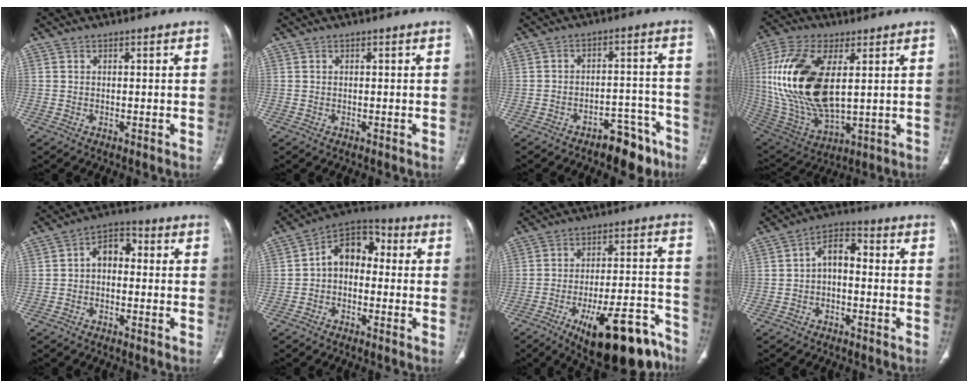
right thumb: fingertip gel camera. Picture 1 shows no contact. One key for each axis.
{"total": 0.0}
{"total": 9.4, "fx": -6.7, "fy": 4.4, "fz": 4.8, "tx": -0.040, "ty": 0.063, "tz": -0.093}
{"total": 22.4, "fx": 3.8, "fy": 11.0, "fz": 19.1, "tx": -0.404, "ty": -0.019, "tz": 0.077}
{"total": 5.9, "fx": -0.3, "fy": 4.0, "fz": 4.3, "tx": -0.052, "ty": 0.027, "tz": -0.020}
{"total": 9.3, "fx": -0.3, "fy": 6.6, "fz": 6.6, "tx": -0.077, "ty": 0.038, "tz": -0.026}
{"total": 20.9, "fx": -13.5, "fy": 6.9, "fz": 14.3, "tx": -0.145, "ty": 0.086, "tz": -0.198}
{"total": 5.9, "fx": -0.9, "fy": 3.5, "fz": 4.6, "tx": -0.070, "ty": 0.032, "tz": -0.027}